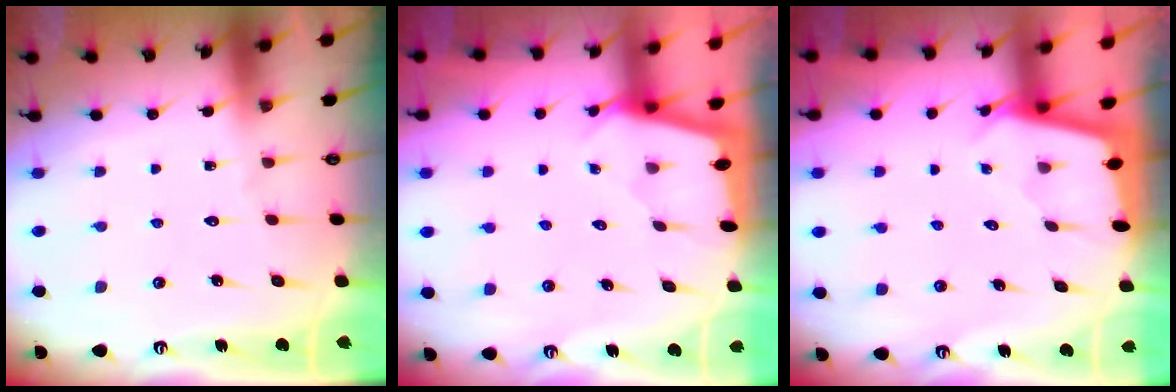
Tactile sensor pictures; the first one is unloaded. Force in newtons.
{"total": 1.7, "press": 1.7, "slide": 0.1}
{"total": 1.8, "press": 1.8, "slide": 0.2}